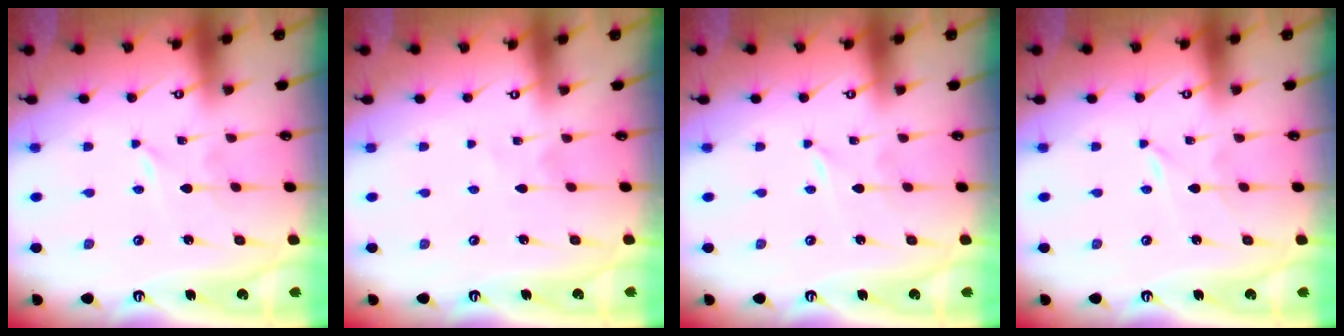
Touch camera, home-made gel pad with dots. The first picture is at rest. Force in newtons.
{"total": 2.2, "press": 2.2, "slide": 0.3}
{"total": 0.0}
{"total": 0.0}